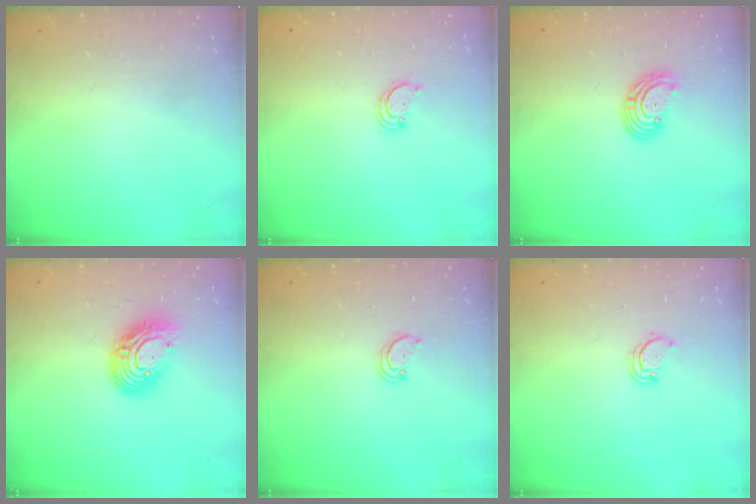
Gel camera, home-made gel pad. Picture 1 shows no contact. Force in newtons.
{"total": 2.1, "press": 2.1, "slide": 0.2}
{"total": 5.2, "press": 5.2, "slide": 0.5}
{"total": 13.0, "press": 12.9, "slide": 1.2}
{"total": 1.8, "press": 1.8, "slide": 0.2}
{"total": 2.9, "press": 2.9, "slide": 0.2}